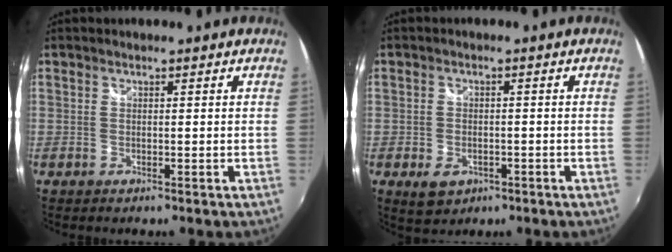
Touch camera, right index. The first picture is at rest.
{"total": 5.0, "force": [-2.3, 3.5, 2.6], "torque": [-0.060, -0.004, -0.031]}